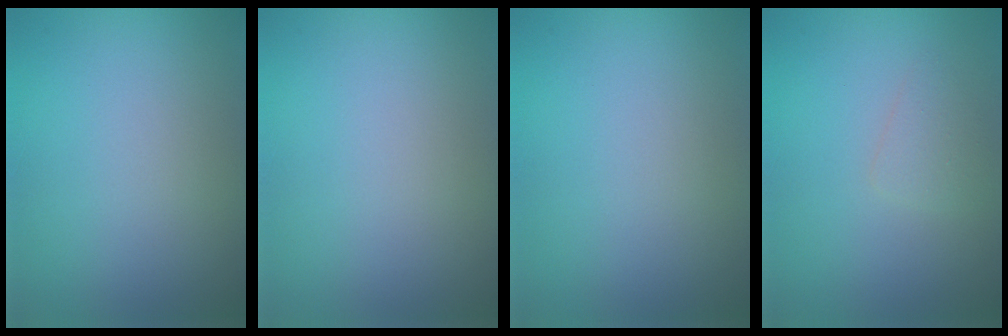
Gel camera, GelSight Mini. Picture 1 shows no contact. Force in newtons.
{"total": 0.0}
{"total": 0.0}
{"total": 1.2, "press": 1.2, "slide": 0.0}